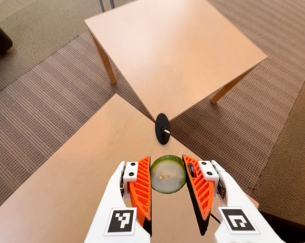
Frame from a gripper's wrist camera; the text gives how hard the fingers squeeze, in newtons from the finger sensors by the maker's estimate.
{"total": 11.5, "left": 12.2, "right": 10.7}